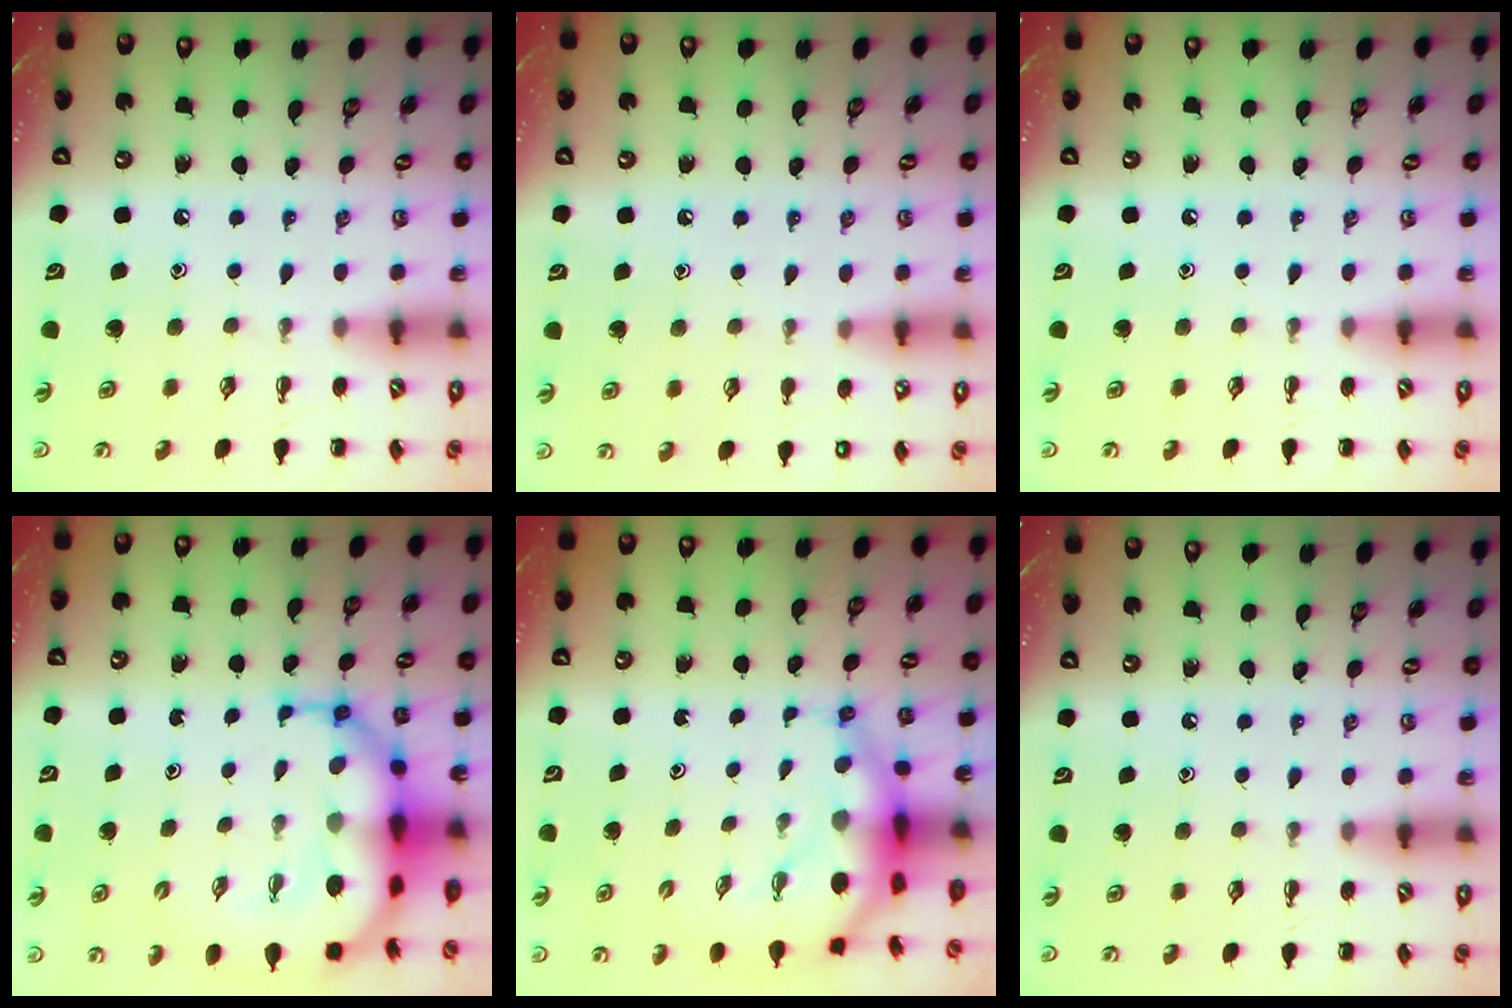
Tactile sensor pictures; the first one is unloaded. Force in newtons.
{"total": 6.4, "press": 6.2, "slide": 1.7}
{"total": 0.0}
{"total": 12.0, "press": 11.4, "slide": 3.6}
{"total": 6.4, "press": 6.2, "slide": 1.8}
{"total": 0.0}